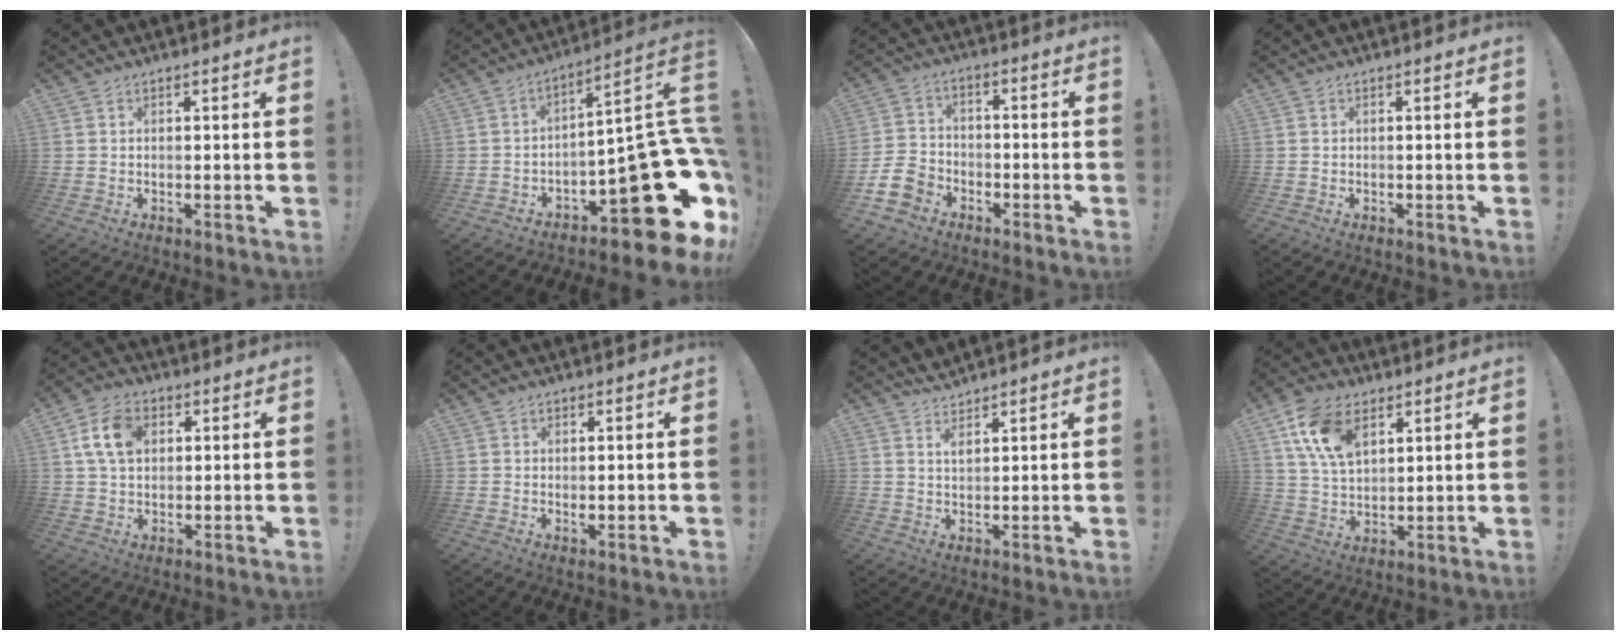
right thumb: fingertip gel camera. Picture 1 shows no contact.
{"total": 23.0, "force": [-8.3, 8.3, 19.8], "torque": [-0.232, 0.022, -0.124]}
{"total": 9.9, "force": [-5.9, 7.0, 3.8], "torque": [-0.077, 0.037, -0.109]}
{"total": 0.0}
{"total": 10.4, "force": [3.0, 7.1, 6.9], "torque": [-0.131, 0.015, 0.063]}
{"total": 0.8, "force": [0.3, 0.5, 0.5], "torque": [-0.001, -0.003, 0.003]}
{"total": 2.7, "force": [2.4, 0.8, 0.9], "torque": [-0.010, -0.017, 0.043]}
{"total": 14.1, "force": [6.8, 8.7, 8.7], "torque": [-0.153, -0.017, 0.131]}